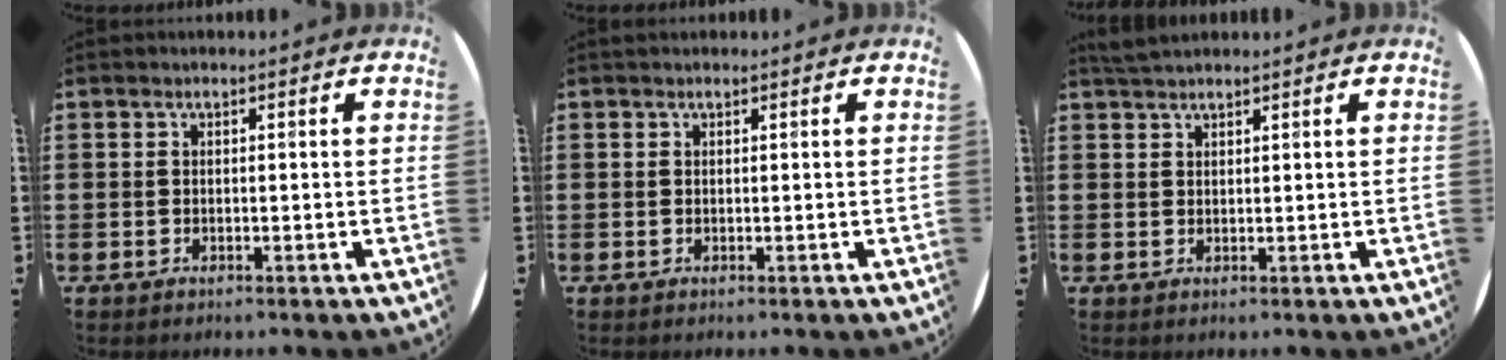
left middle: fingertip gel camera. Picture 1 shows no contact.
{"total": 0.0}
{"total": 1.8, "force": [1.7, 0.3, 0.4], "torque": [-0.011, 0.003, 0.033]}